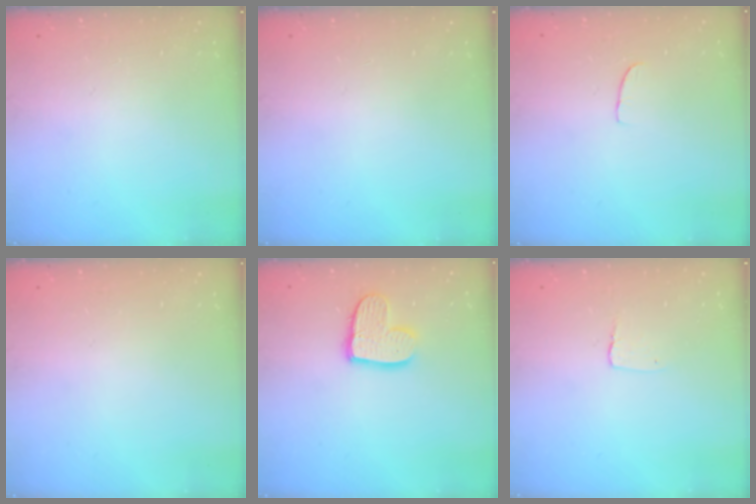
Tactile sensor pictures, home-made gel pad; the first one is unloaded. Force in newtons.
{"total": 0.0}
{"total": 4.7, "press": 4.7, "slide": 0.3}
{"total": 0.0}
{"total": 10.6, "press": 10.6, "slide": 0.8}
{"total": 2.9, "press": 2.9, "slide": 0.2}